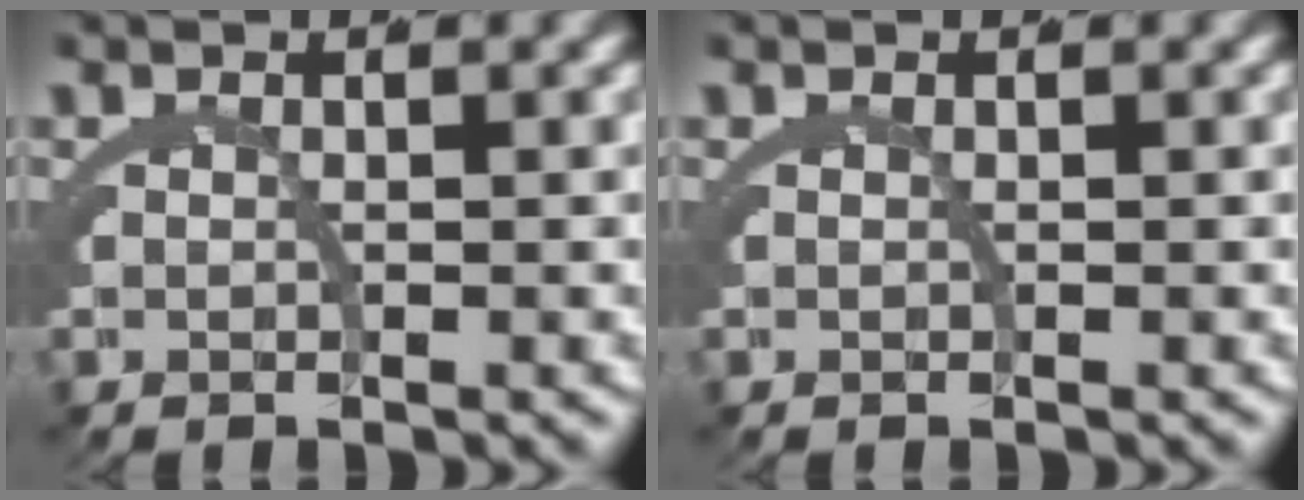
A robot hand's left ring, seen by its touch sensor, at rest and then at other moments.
{"total": 0.0}